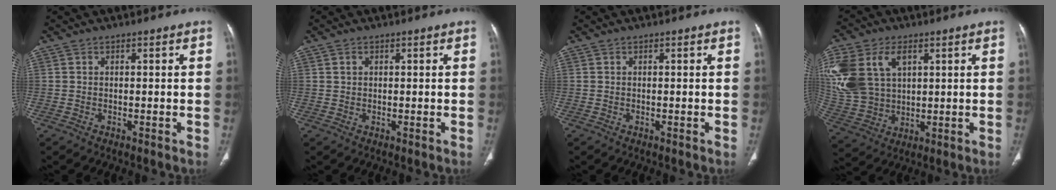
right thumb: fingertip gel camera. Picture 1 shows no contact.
{"total": 1.1, "force": [0.4, 0.8, 0.5], "torque": [-0.005, -0.001, 0.008]}
{"total": 0.0}
{"total": 18.5, "force": [6.0, 12.7, 12.1], "torque": [-0.274, 0.002, 0.124]}